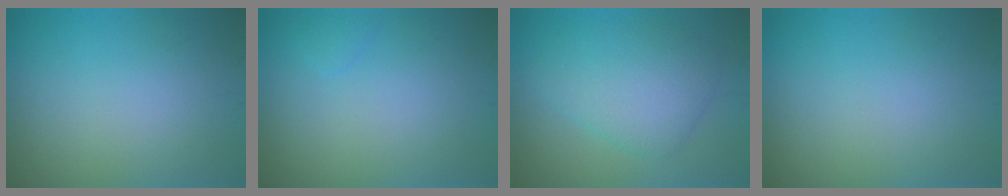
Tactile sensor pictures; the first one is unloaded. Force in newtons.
{"total": 0.6, "press": 0.6, "slide": 0.0}
{"total": 4.6, "press": 4.6, "slide": 0.2}
{"total": 0.0}